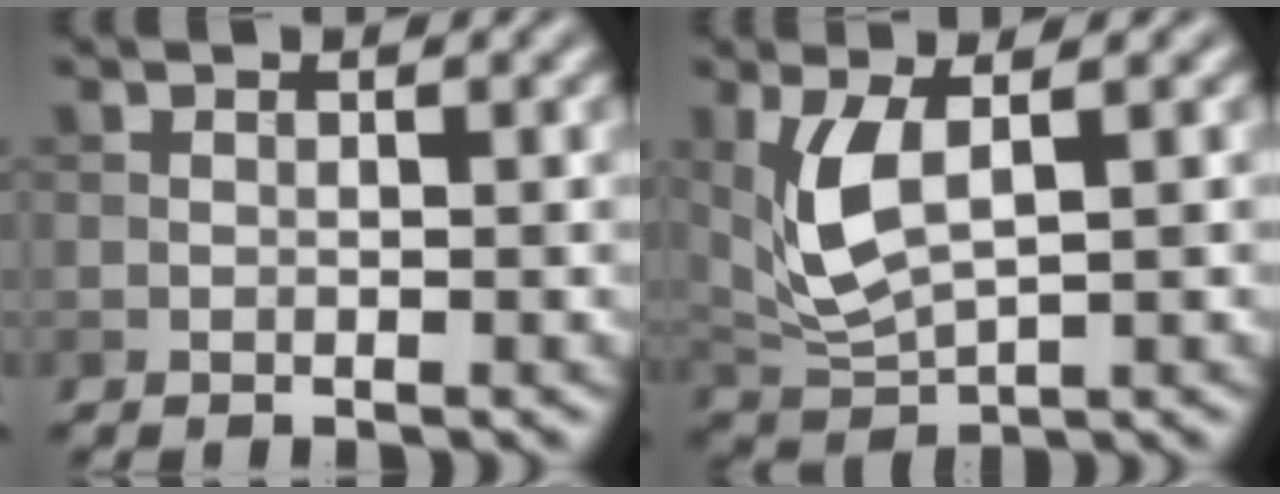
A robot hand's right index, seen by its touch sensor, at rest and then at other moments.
{"total": 4.9, "force": [1.2, 2.1, 4.3], "torque": [-0.106, -0.006, 0.032]}